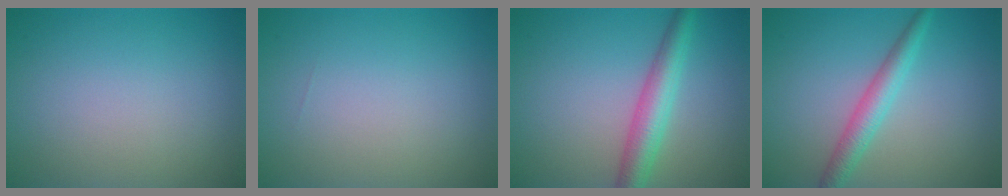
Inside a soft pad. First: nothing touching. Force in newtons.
{"total": 0.0}
{"total": 4.3, "press": 4.3, "slide": 0.1}
{"total": 2.9, "press": 2.9, "slide": 0.0}